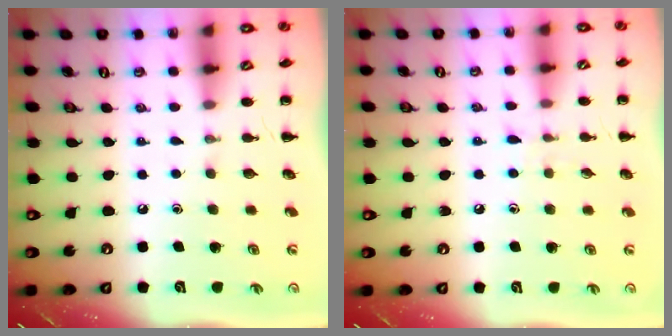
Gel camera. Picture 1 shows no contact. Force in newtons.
{"total": 5.0, "press": 4.5, "slide": 2.0}